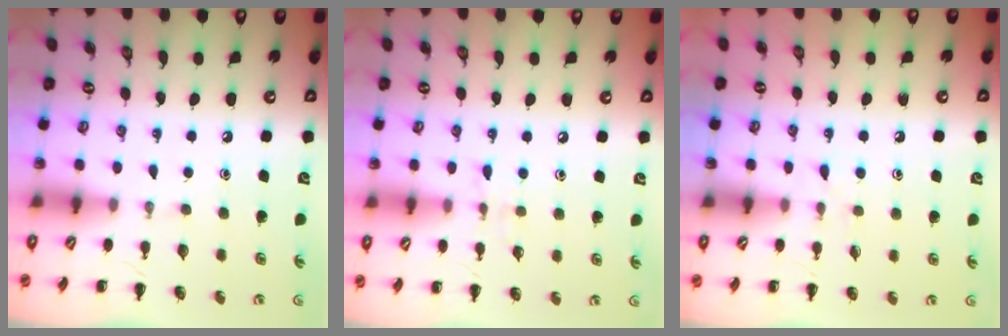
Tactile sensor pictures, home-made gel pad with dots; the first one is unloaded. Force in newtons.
{"total": 4.4, "press": 4.3, "slide": 1.2}
{"total": 4.5, "press": 4.1, "slide": 1.8}